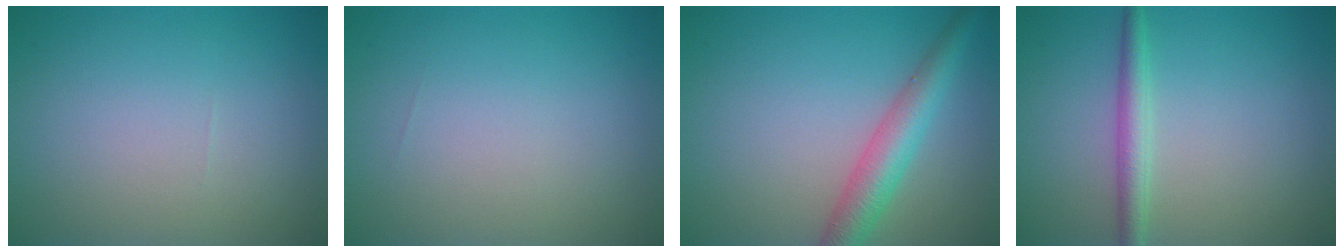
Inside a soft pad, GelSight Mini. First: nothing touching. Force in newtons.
{"total": 0.0}
{"total": 4.2, "press": 4.2, "slide": 0.1}
{"total": 2.3, "press": 2.3, "slide": 0.0}